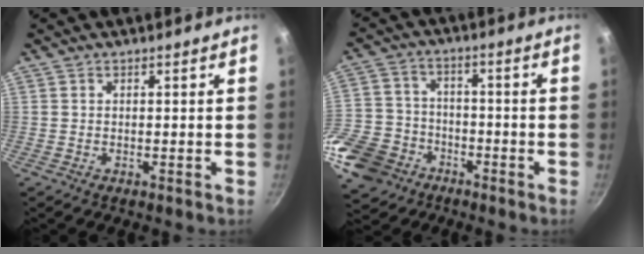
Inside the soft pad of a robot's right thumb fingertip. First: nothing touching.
{"total": 14.9, "force": [-8.0, 11.0, 5.8], "torque": [-0.121, 0.030, -0.149]}